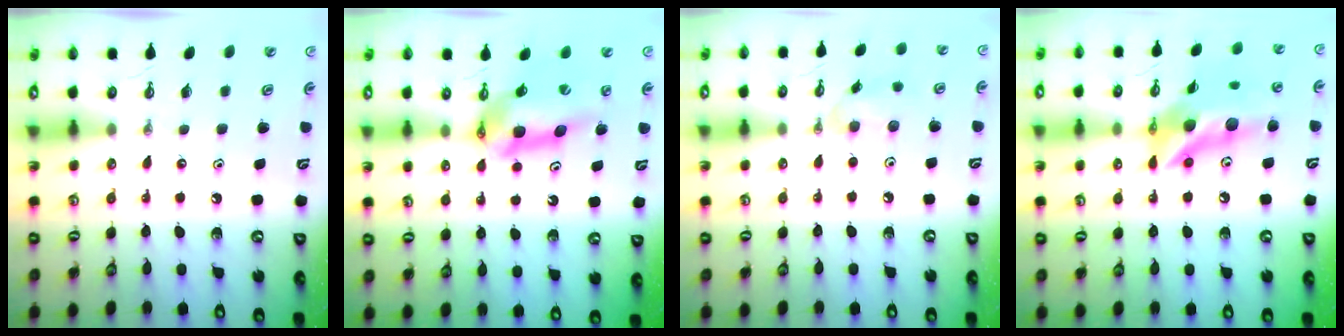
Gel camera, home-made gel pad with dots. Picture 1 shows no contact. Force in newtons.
{"total": 11.8, "press": 11.7, "slide": 1.2}
{"total": 8.3, "press": 8.3, "slide": 0.2}
{"total": 14.5, "press": 14.5, "slide": 1.3}